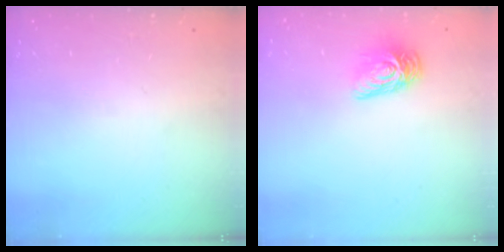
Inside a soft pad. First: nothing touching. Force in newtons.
{"total": 9.4, "press": 9.4, "slide": 0.6}